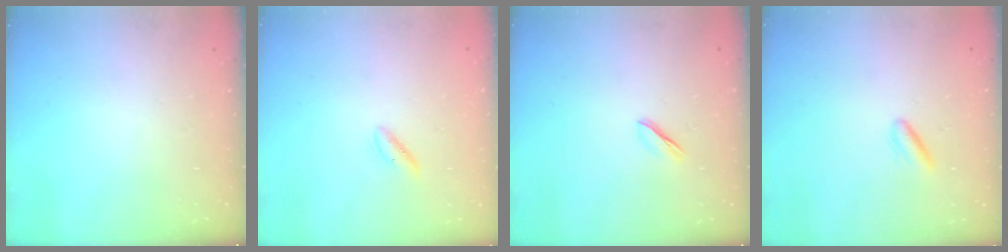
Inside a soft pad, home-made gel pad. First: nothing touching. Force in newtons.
{"total": 2.1, "press": 1.7, "slide": 1.3}
{"total": 2.0, "press": 2.0, "slide": 0.6}
{"total": 2.1, "press": 1.9, "slide": 0.9}